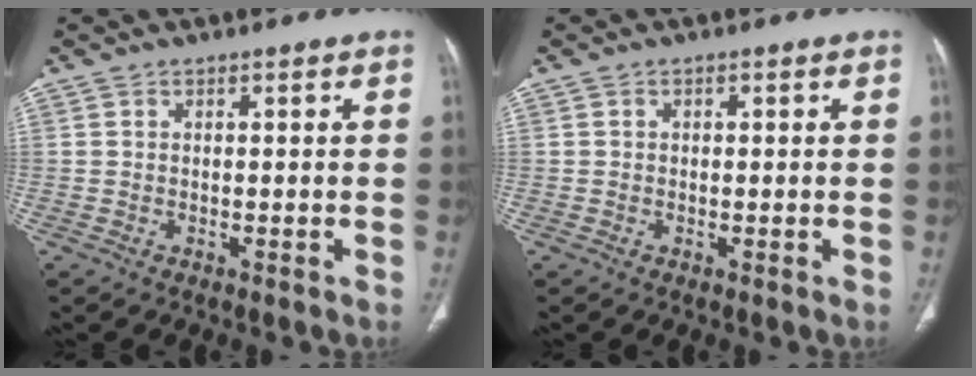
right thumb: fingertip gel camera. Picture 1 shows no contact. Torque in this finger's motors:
{"motor_torque": [0.03, -0.09, -0.33, 0.07, 0.06]}